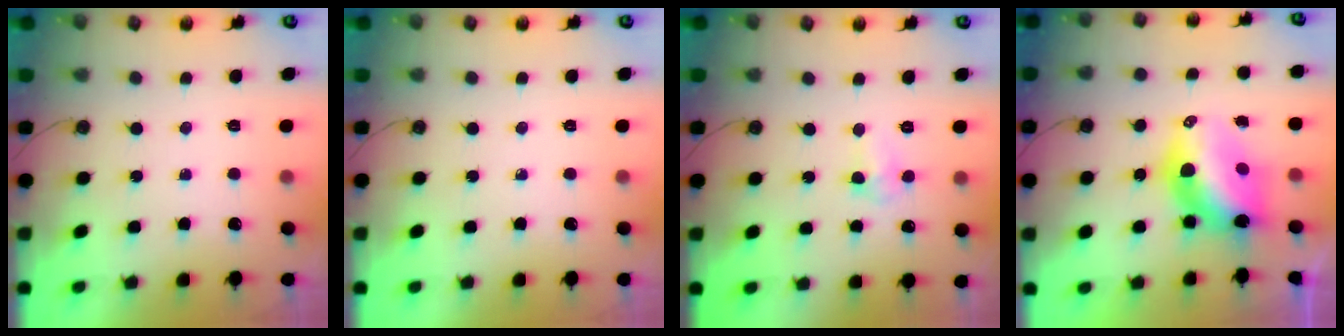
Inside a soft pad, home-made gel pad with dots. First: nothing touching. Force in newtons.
{"total": 0.0}
{"total": 3.5, "press": 3.4, "slide": 0.8}
{"total": 10.5, "press": 10.3, "slide": 1.9}